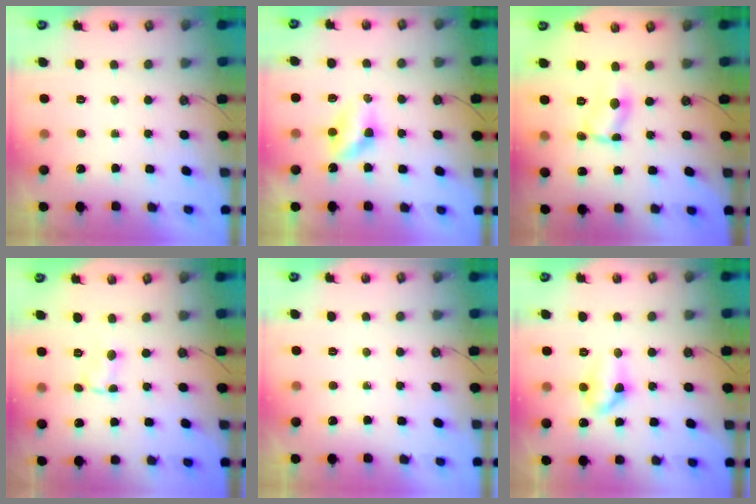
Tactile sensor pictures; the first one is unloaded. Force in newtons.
{"total": 5.8, "press": 5.1, "slide": 2.7}
{"total": 3.3, "press": 3.3, "slide": 0.1}
{"total": 1.0, "press": 1.0, "slide": 0.2}
{"total": 0.0}
{"total": 9.0, "press": 9.0, "slide": 0.8}